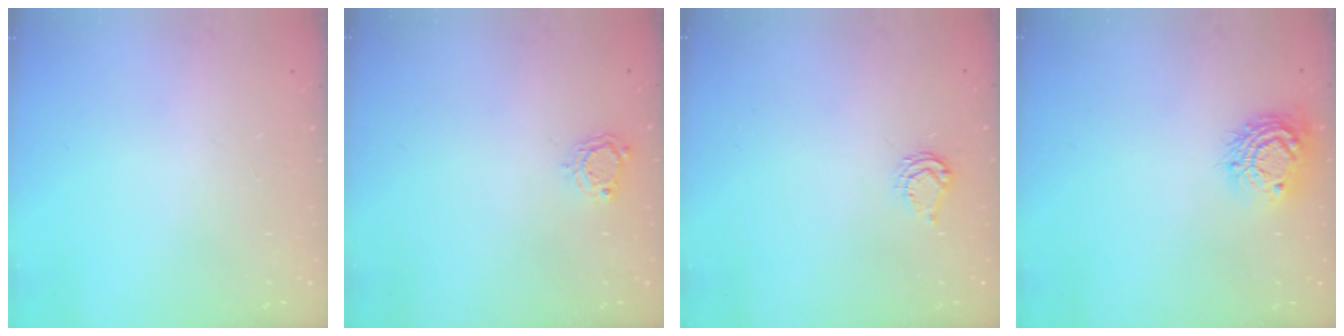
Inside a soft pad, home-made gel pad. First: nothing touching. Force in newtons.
{"total": 4.9, "press": 4.9, "slide": 0.2}
{"total": 4.6, "press": 4.5, "slide": 0.6}
{"total": 10.6, "press": 10.6, "slide": 0.7}